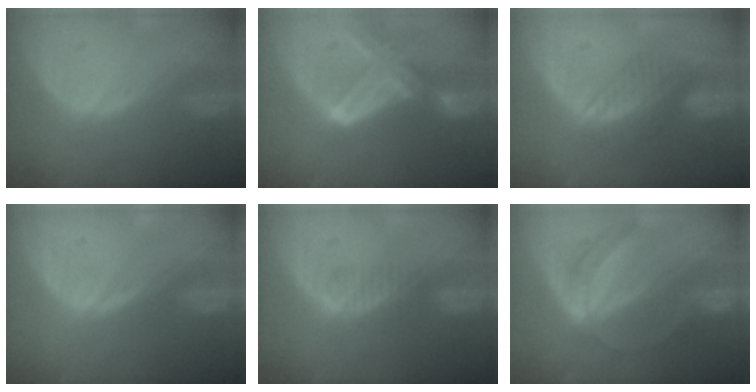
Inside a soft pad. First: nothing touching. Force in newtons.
{"total": 7.7, "press": 6.9, "slide": 3.6}
{"total": 6.7, "press": 5.7, "slide": 3.5}
{"total": 0.0}
{"total": 1.9, "press": 1.6, "slide": 1.0}
{"total": 6.7, "press": 5.5, "slide": 3.9}